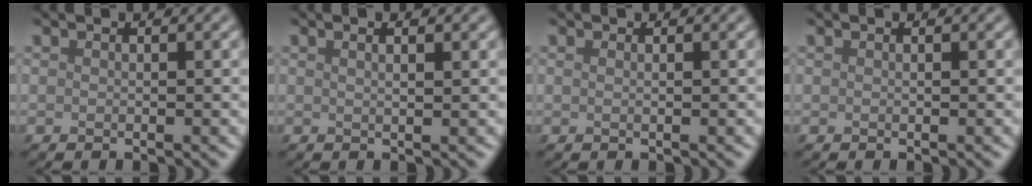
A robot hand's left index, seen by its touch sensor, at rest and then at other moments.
{"total": 2.6, "force": [1.3, 1.1, 1.9], "torque": [-0.007, 0.005, -0.006]}
{"total": 0.6, "force": [0.3, 0.2, 0.4], "torque": [-0.009, -0.003, 0.000]}
{"total": 0.0}